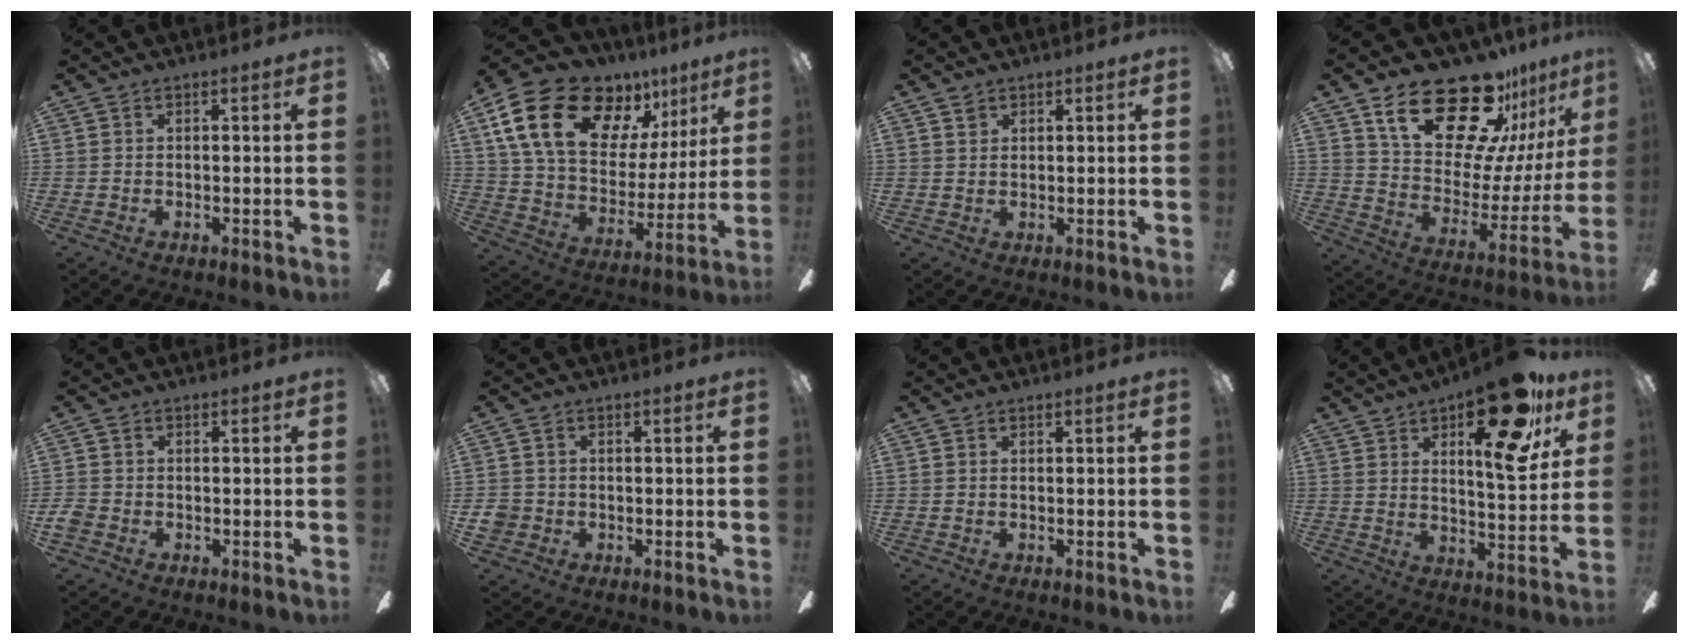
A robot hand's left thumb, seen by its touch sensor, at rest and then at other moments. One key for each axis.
{"total": 22.4, "fx": 13.0, "fy": 13.1, "fz": 12.7, "tx": -0.219, "ty": -0.064, "tz": 0.242}
{"total": 1.5, "fx": 1.1, "fy": 1.0, "fz": 0.3, "tx": 0.001, "ty": -0.004, "tz": 0.021}
{"total": 25.8, "fx": 19.4, "fy": 10.9, "fz": 13.1, "tx": -0.200, "ty": -0.131, "tz": 0.342}
{"total": 2.4, "fx": -1.1, "fy": 1.9, "fz": 1.1, "tx": -0.023, "ty": 0.006, "tz": -0.022}
{"total": 3.4, "fx": -1.0, "fy": 3.2, "fz": 0.9, "tx": -0.022, "ty": 0.006, "tz": -0.019}
{"total": 0.0}
{"total": 20.4, "fx": 13.1, "fy": 8.2, "fz": 13.2, "tx": -0.179, "ty": -0.073, "tz": 0.210}